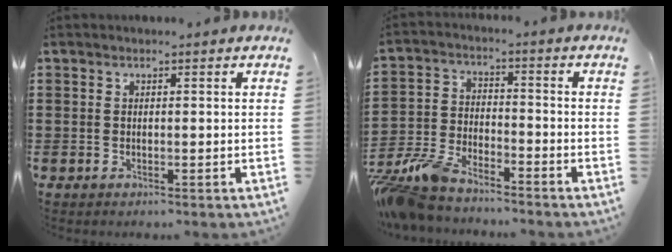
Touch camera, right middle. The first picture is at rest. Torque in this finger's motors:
{"motor_torque": [1.24, -0.89, 0.55, 0.06]}